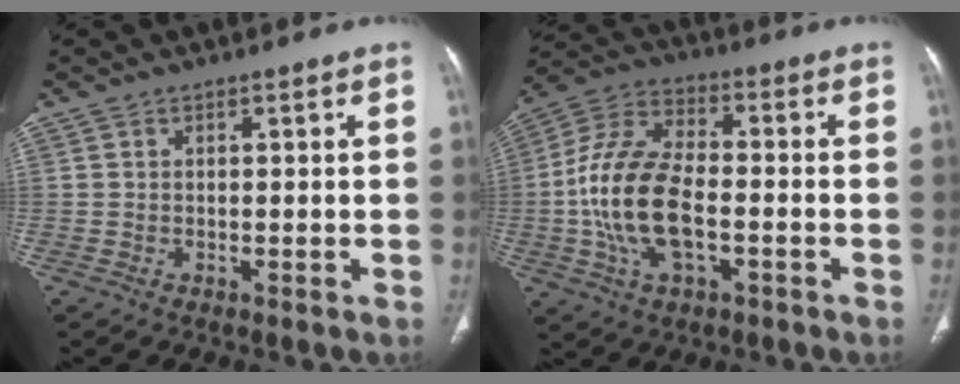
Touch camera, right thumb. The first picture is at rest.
{"total": 16.2, "force": [-3.0, 8.7, 13.3], "torque": [-0.269, 0.029, -0.057]}